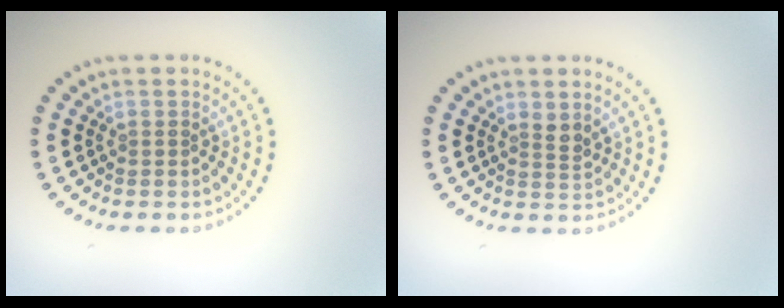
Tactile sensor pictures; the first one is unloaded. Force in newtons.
{"total": 1.2, "press": 1.0, "slide": 0.7}